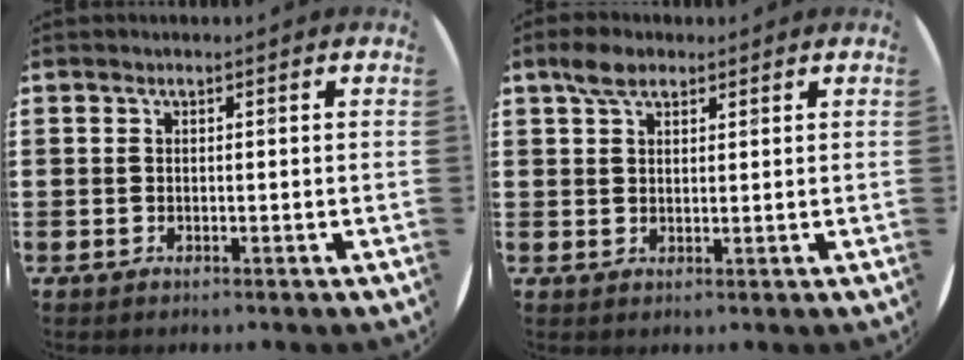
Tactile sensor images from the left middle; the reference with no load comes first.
{"total": 3.7, "force": [2.7, 1.9, 1.7], "torque": [-0.029, 0.007, 0.048]}